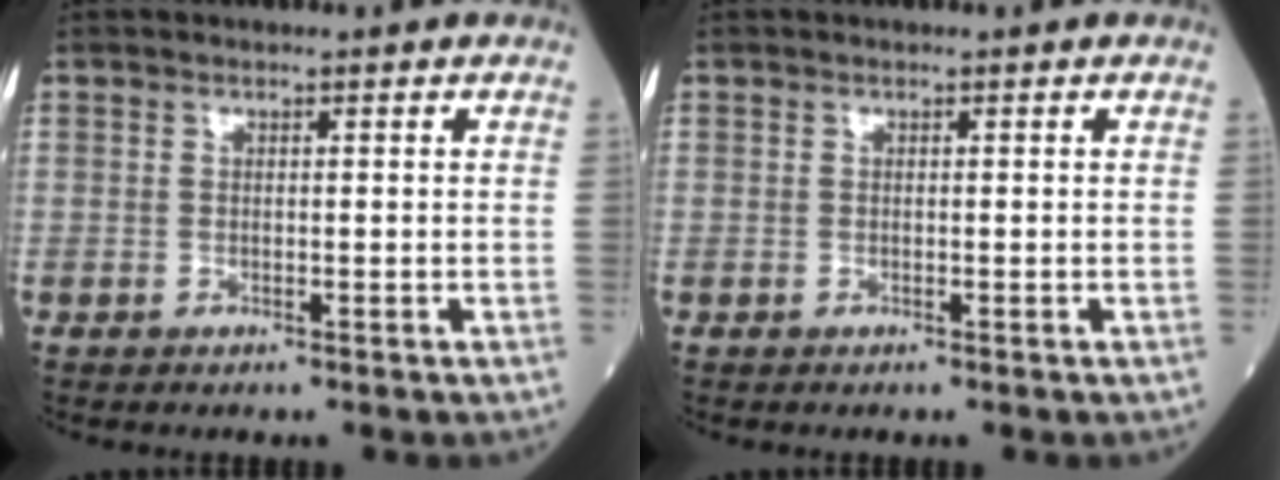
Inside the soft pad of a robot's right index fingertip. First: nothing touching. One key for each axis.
{"total": 0.0}